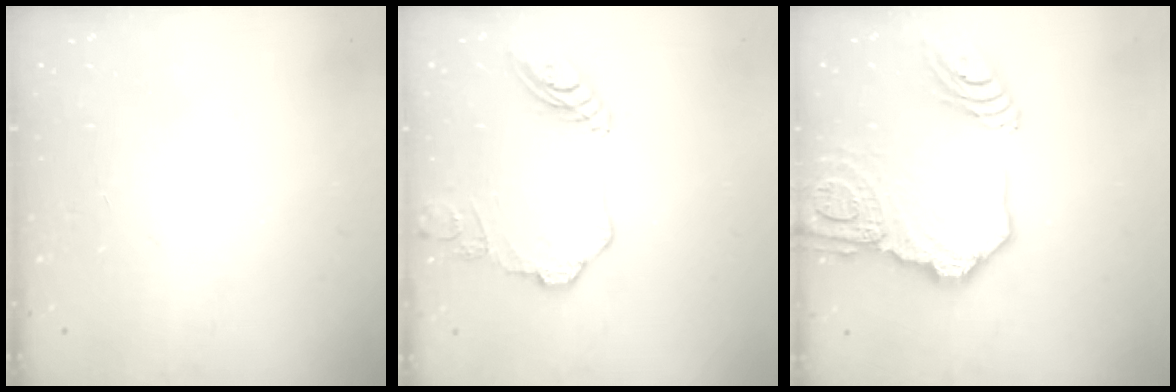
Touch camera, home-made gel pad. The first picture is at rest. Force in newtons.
{"total": 11.7, "press": 11.7, "slide": 1.2}
{"total": 20.3, "press": 20.1, "slide": 2.6}